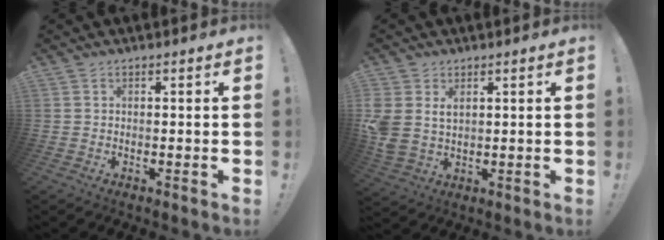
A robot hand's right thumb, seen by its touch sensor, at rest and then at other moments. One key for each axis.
{"total": 6.1, "fx": 2.5, "fy": 4.4, "fz": 3.4, "tx": -0.074, "ty": -0.013, "tz": 0.046}